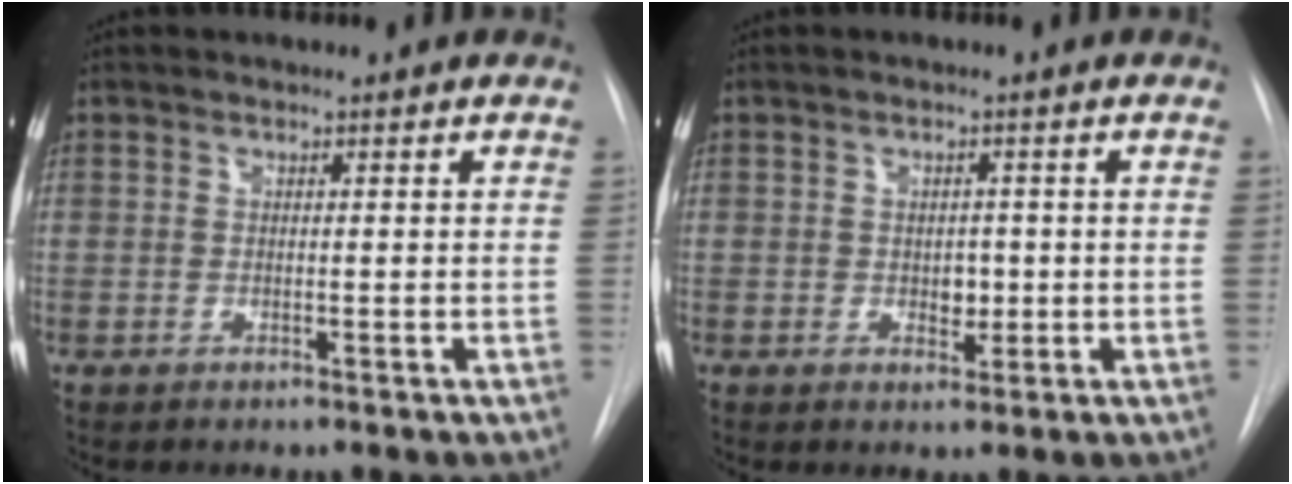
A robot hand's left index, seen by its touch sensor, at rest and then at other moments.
{"total": 2.2, "force": [-0.1, 1.6, 1.6], "torque": [-0.018, 0.000, 0.002]}